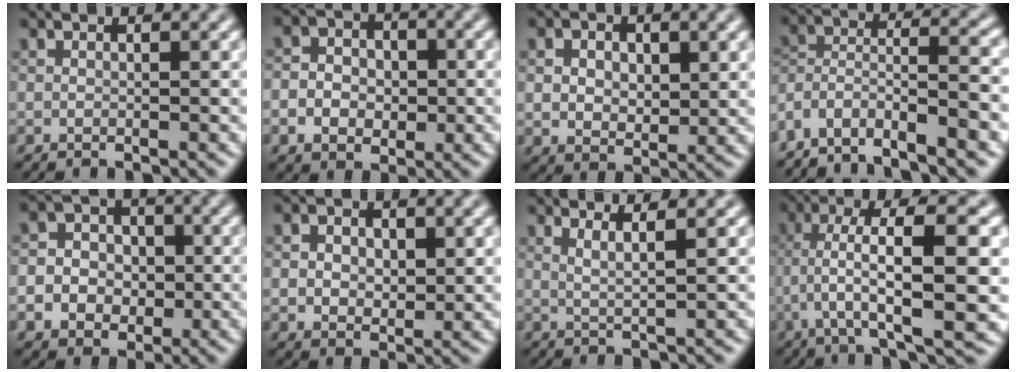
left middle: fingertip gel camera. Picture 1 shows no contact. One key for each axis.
{"total": 4.9, "fx": -0.6, "fy": 4.1, "fz": 2.6, "tx": -0.033, "ty": -0.003, "tz": -0.028}
{"total": 4.2, "fx": 1.1, "fy": 3.0, "fz": 2.7, "tx": -0.057, "ty": -0.013, "tz": 0.011}
{"total": 7.8, "fx": -5.7, "fy": 2.3, "fz": 4.7, "tx": -0.083, "ty": -0.003, "tz": -0.115}
{"total": 7.3, "fx": -1.2, "fy": 6.8, "fz": 2.5, "tx": -0.037, "ty": 0.002, "tz": -0.051}
{"total": 3.7, "fx": 0.7, "fy": 2.8, "fz": 2.4, "tx": -0.047, "ty": -0.009, "tz": 0.002}
{"total": 2.6, "fx": 1.5, "fy": 0.8, "fz": 1.9, "tx": -0.027, "ty": -0.003, "tz": 0.008}
{"total": 9.7, "fx": -1.2, "fy": 2.2, "fz": 9.4, "tx": -0.157, "ty": 0.012, "tz": -0.028}